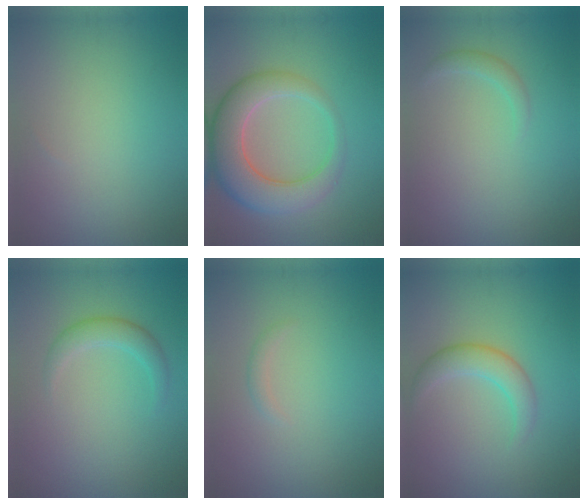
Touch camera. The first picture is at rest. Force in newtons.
{"total": 7.1, "press": 7.1, "slide": 0.4}
{"total": 1.2, "press": 1.2, "slide": 0.2}
{"total": 2.2, "press": 2.2, "slide": 0.1}
{"total": 0.7, "press": 0.7, "slide": 0.0}
{"total": 3.0, "press": 3.0, "slide": 0.1}